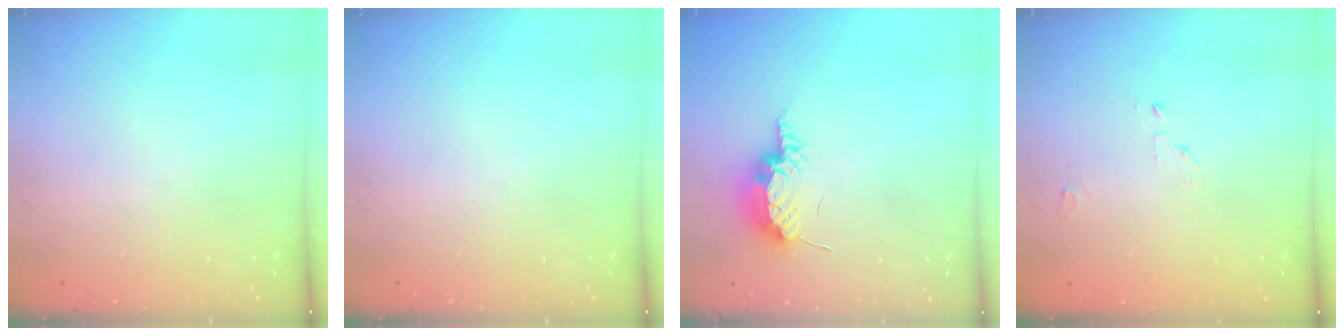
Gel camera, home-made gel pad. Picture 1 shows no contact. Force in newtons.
{"total": 0.0}
{"total": 14.0, "press": 10.7, "slide": 9.0}
{"total": 2.1, "press": 2.1, "slide": 0.2}